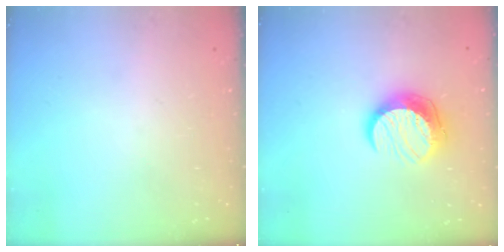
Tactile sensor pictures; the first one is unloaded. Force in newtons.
{"total": 13.0, "press": 12.9, "slide": 0.7}